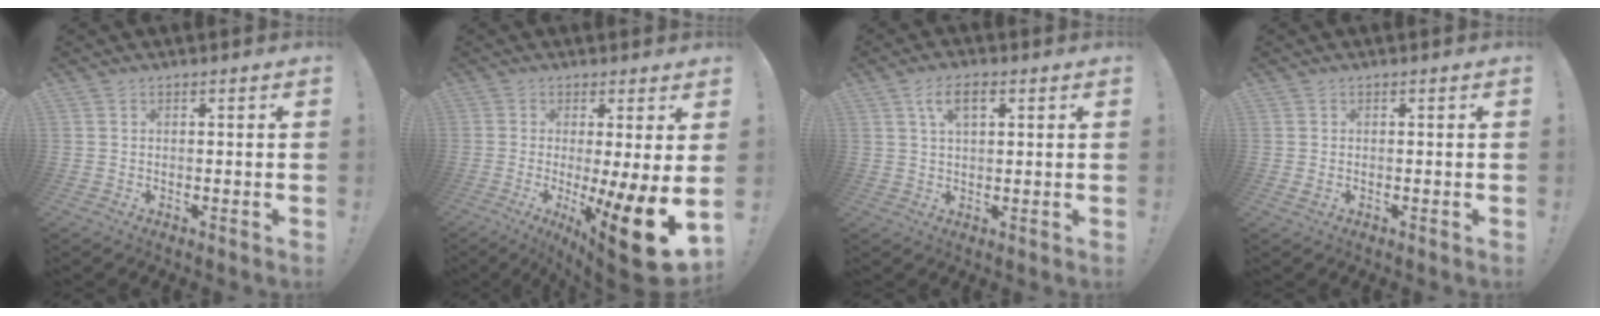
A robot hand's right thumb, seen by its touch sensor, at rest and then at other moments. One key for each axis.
{"total": 14.5, "fx": -3.0, "fy": 0.7, "fz": 14.2, "tx": -0.177, "ty": -0.015, "tz": -0.041}
{"total": 6.3, "fx": 2.5, "fy": 3.0, "fz": 5.0, "tx": -0.085, "ty": 0.002, "tz": 0.042}
{"total": 0.6, "fx": 0.3, "fy": 0.4, "fz": 0.4, "tx": -0.009, "ty": 0.001, "tz": 0.006}